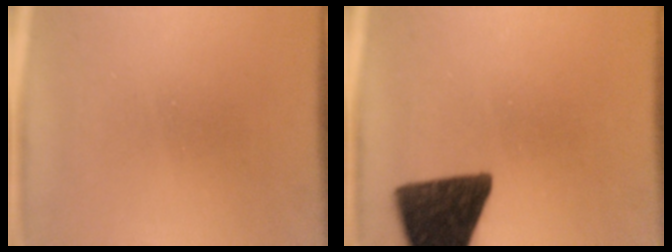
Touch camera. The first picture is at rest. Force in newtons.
{"total": 14.4}